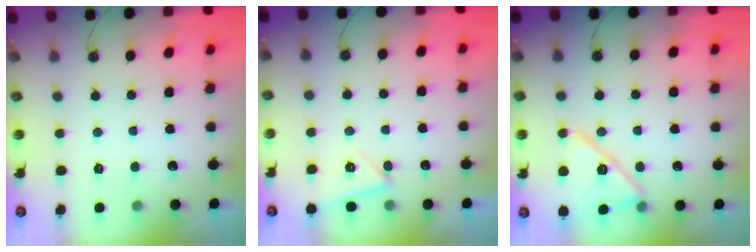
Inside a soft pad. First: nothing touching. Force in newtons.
{"total": 4.7, "press": 4.1, "slide": 2.2}
{"total": 14.6, "press": 14.6, "slide": 1.1}